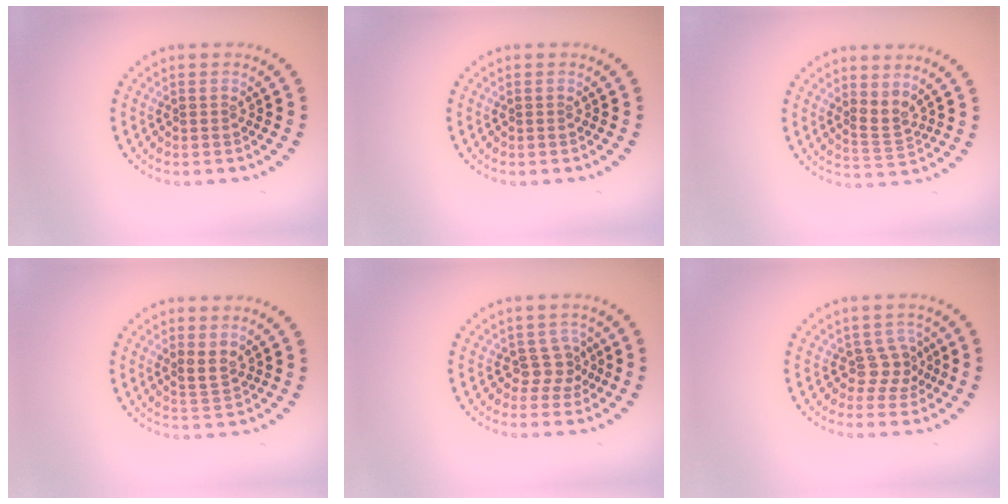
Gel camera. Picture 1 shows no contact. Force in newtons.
{"total": 0.0}
{"total": 2.0, "press": 1.4, "slide": 1.4}
{"total": 1.7, "press": 1.3, "slide": 1.1}
{"total": 1.9, "press": 1.4, "slide": 1.3}
{"total": 2.1, "press": 1.5, "slide": 1.5}